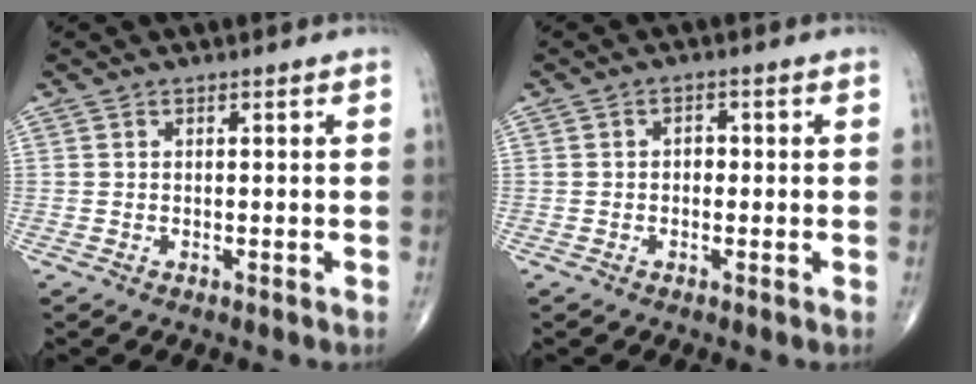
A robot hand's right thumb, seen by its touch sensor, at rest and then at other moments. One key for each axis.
{"total": 1.3, "fx": -0.2, "fy": 1.1, "fz": 0.8, "tx": -0.001, "ty": 0.006, "tz": -0.007}